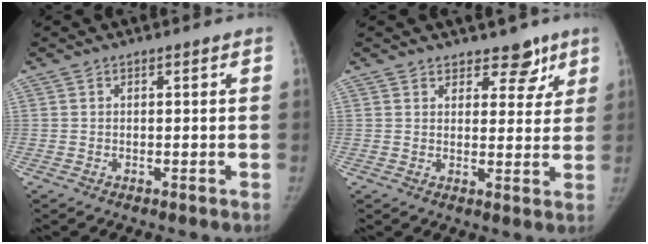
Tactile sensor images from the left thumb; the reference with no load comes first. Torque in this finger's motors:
{"motor_torque": [-0.27, -0.14, 0.13, 0.02, -0.01]}